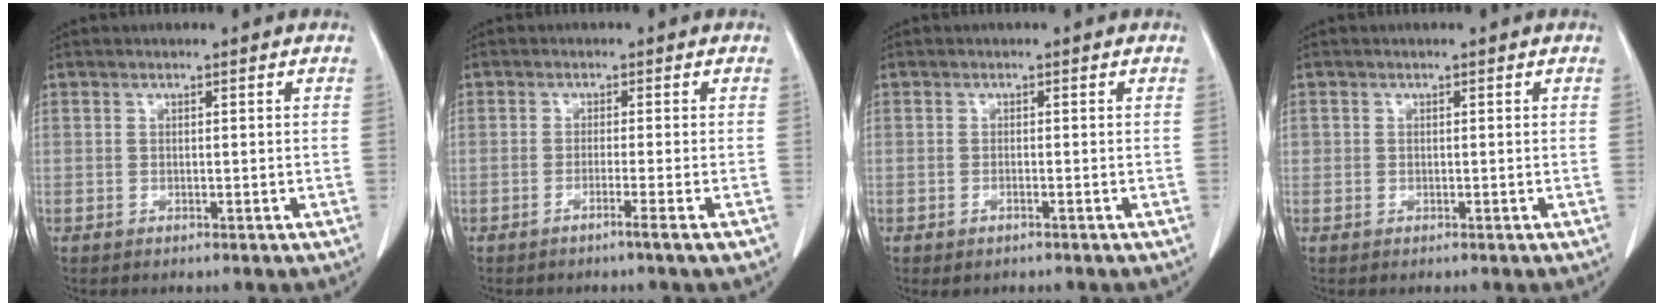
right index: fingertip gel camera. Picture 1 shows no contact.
{"total": 3.1, "force": [-2.0, -0.8, 2.2], "torque": [-0.029, -0.004, -0.030]}
{"total": 0.9, "force": [-0.6, 0.3, 0.6], "torque": [-0.011, -0.002, -0.006]}
{"total": 0.5, "force": [0.0, 0.5, 0.1], "torque": [0.007, 0.004, -0.002]}